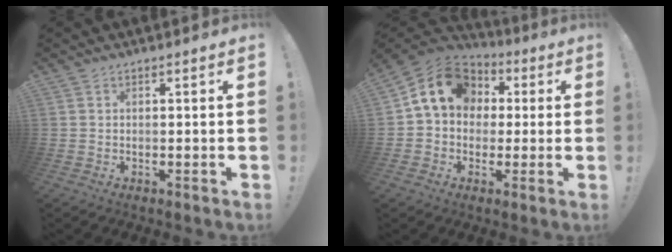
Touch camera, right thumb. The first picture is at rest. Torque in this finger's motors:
{"motor_torque": [1.48, 2.11, 0.68, -0.57, 0.05]}